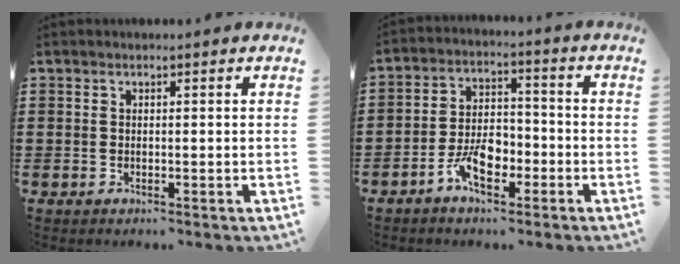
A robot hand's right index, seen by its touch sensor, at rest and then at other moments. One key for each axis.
{"total": 6.8, "fx": -3.4, "fy": 3.4, "fz": 4.7, "tx": -0.106, "ty": 0.002, "tz": -0.067}